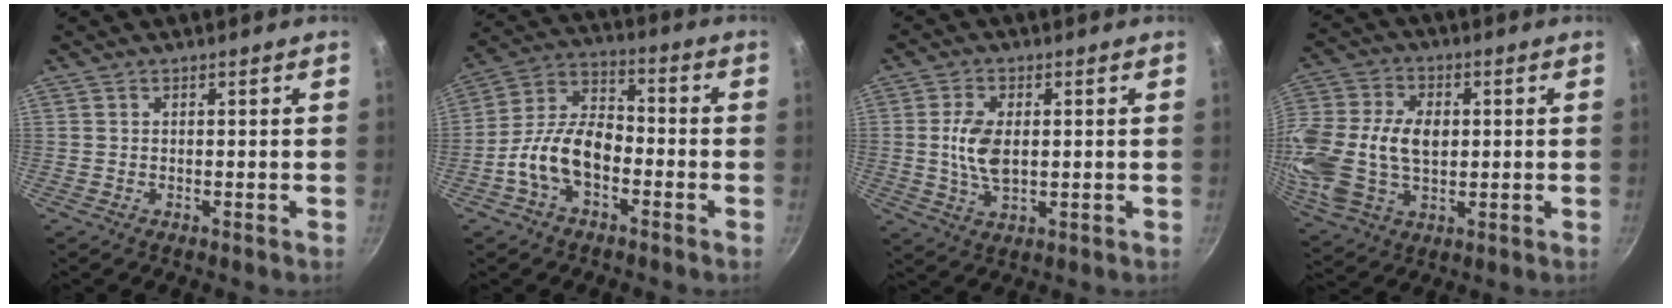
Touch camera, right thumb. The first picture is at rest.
{"total": 11.9, "force": [-4.2, 6.9, 8.7], "torque": [-0.145, 0.048, -0.091]}
{"total": 7.6, "force": [0.5, 4.2, 6.3], "torque": [-0.122, -0.005, 0.010]}
{"total": 20.3, "force": [0.8, 13.8, 14.9], "torque": [-0.316, 0.015, 0.017]}